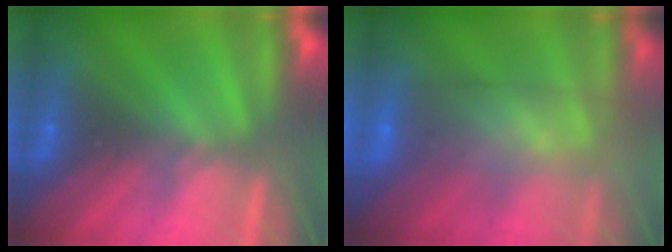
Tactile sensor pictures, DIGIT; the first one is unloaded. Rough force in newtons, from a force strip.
{"total": 8.8}